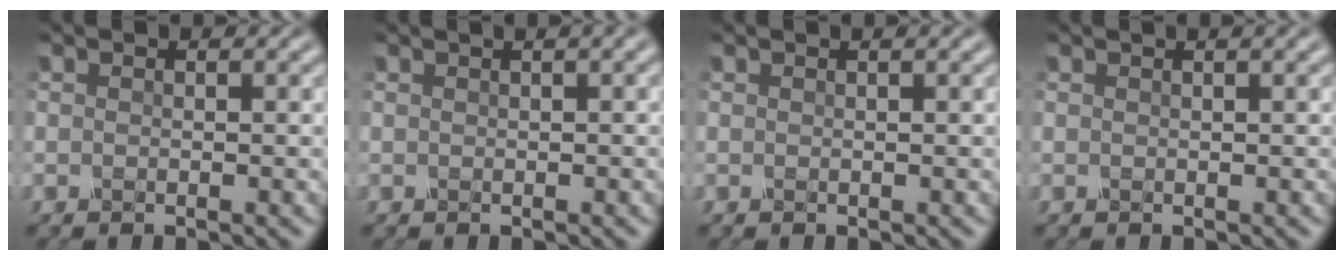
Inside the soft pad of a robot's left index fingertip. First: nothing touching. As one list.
[{"total": 1.5, "force": [0.8, 0.3, 1.2], "torque": [-0.022, 0.005, 0.012]}, {"total": 0.6, "force": [0.4, 0.1, 0.4], "torque": [-0.009, -0.001, 0.002]}, {"total": 1.1, "force": [0.7, 0.3, 0.8], "torque": [-0.013, 0.000, 0.004]}]